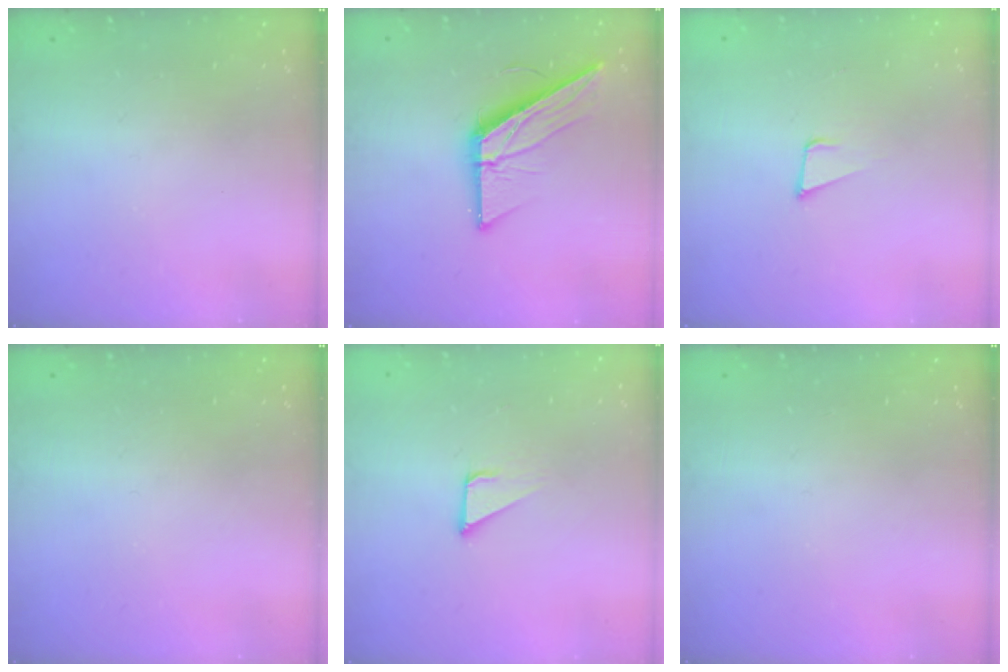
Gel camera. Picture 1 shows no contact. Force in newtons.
{"total": 13.9, "press": 13.9, "slide": 0.5}
{"total": 4.8, "press": 3.9, "slide": 2.7}
{"total": 0.0}
{"total": 3.2, "press": 3.2, "slide": 0.1}
{"total": 0.0}